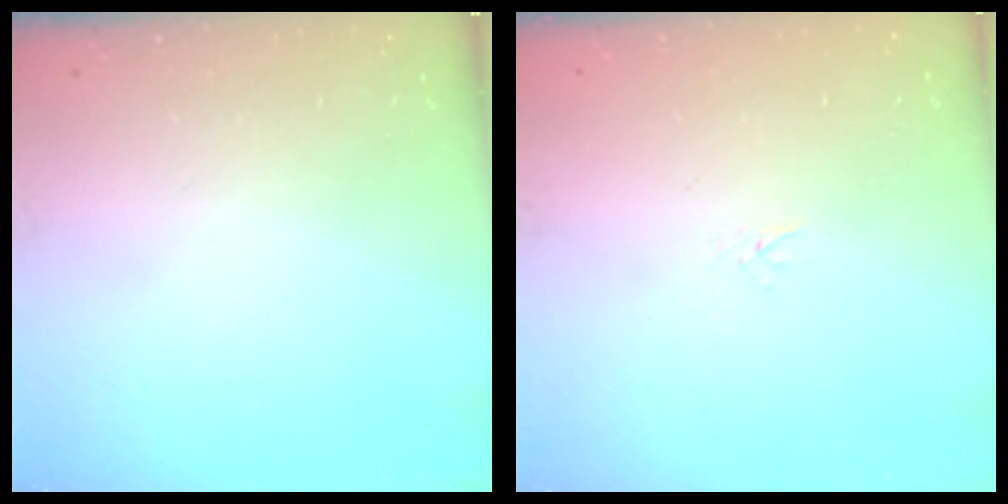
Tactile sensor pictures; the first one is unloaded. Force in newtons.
{"total": 1.6, "press": 1.6, "slide": 0.2}